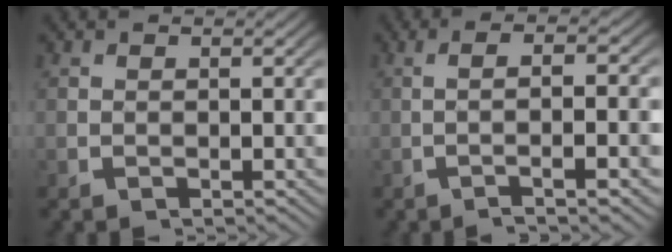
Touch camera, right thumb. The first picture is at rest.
{"total": 5.0, "force": [-0.8, 0.6, 4.9], "torque": [-0.078, 0.015, -0.018]}